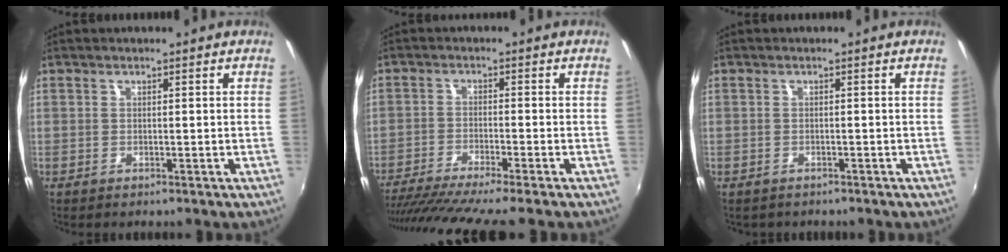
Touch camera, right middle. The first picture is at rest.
{"total": 10.8, "force": [-9.3, -1.3, 5.4], "torque": [-0.113, -0.033, -0.152]}
{"total": 1.1, "force": [-0.9, 0.6, 0.2], "torque": [-0.009, 0.000, -0.011]}